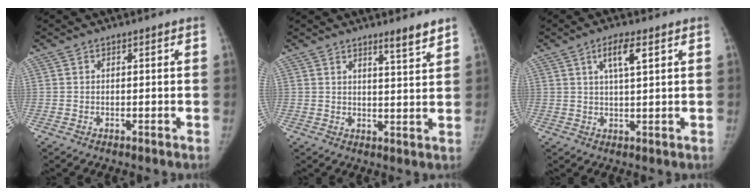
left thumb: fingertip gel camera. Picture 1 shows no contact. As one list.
[{"total": 4.3, "force": [3.5, 0.1, 2.6], "torque": [-0.032, -0.032, 0.051]}, {"total": 5.2, "force": [2.3, 1.2, 4.5], "torque": [-0.081, -0.003, 0.043]}]